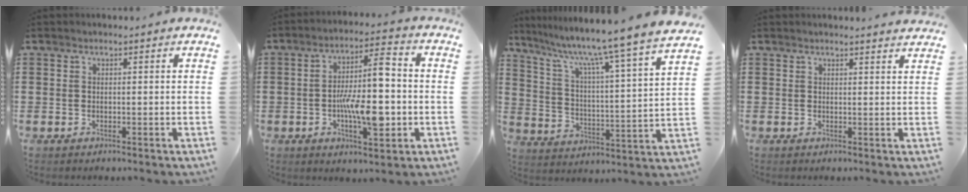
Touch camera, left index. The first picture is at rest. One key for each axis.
{"total": 11.5, "fx": -1.8, "fy": 4.0, "fz": 10.6, "tx": -0.167, "ty": 0.002, "tz": -0.034}
{"total": 8.6, "fx": 7.3, "fy": -1.4, "fz": 4.2, "tx": -0.105, "ty": -0.066, "tz": 0.109}
{"total": 1.3, "fx": 1.3, "fy": -0.1, "fz": 0.1, "tx": -0.004, "ty": -0.001, "tz": 0.026}